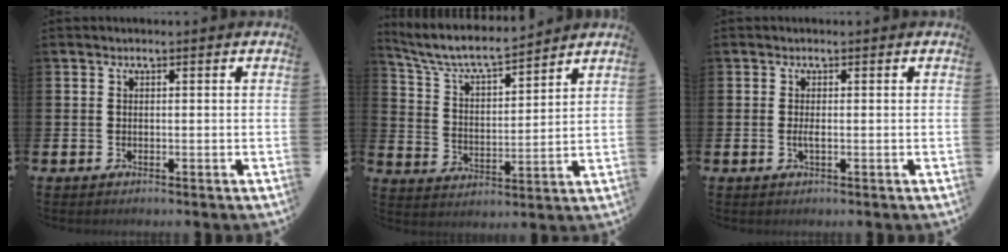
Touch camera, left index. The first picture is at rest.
{"total": 7.0, "force": [6.5, 1.1, 2.4], "torque": [-0.079, -0.043, 0.111]}
{"total": 1.0, "force": [-0.1, 0.2, 0.9], "torque": [-0.023, 0.001, -0.001]}